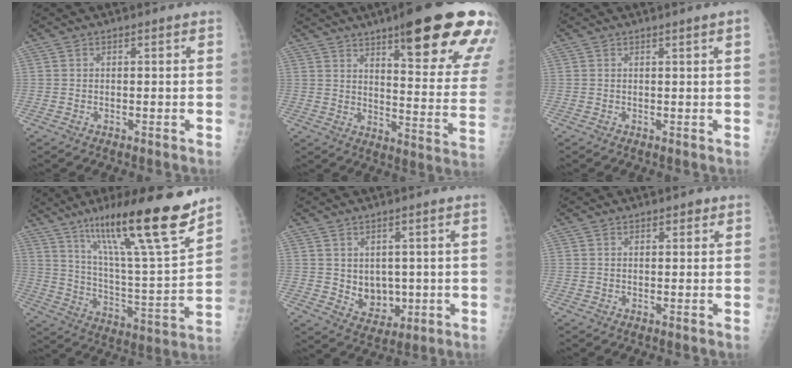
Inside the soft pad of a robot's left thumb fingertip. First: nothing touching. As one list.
[{"total": 25.2, "force": [14.3, 5.3, 20.0], "torque": [-0.227, -0.053, 0.194]}, {"total": 1.7, "force": [0.9, -0.6, 1.3], "torque": [-0.024, -0.004, 0.017]}, {"total": 22.6, "force": [15.5, 2.1, 16.4], "torque": [-0.245, -0.071, 0.260]}, {"total": 6.4, "force": [0.2, 5.2, 3.8], "torque": [-0.021, -0.016, 0.020]}, {"total": 1.3, "force": [0.9, 0.8, 0.6], "torque": [0.005, -0.005, 0.008]}]